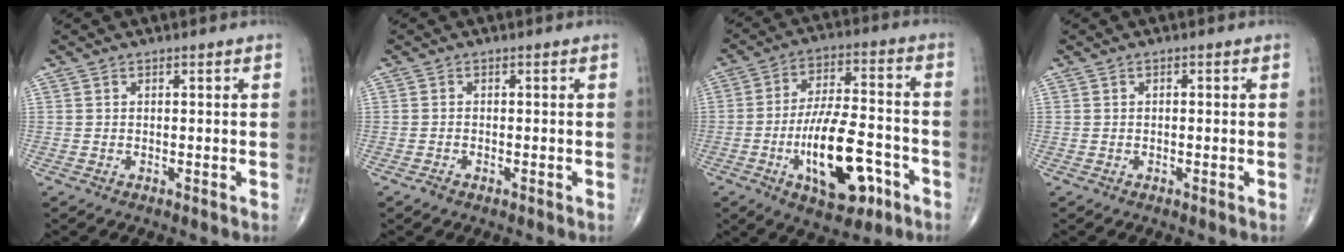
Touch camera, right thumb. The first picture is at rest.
{"total": 0.9, "force": [-0.7, 0.5, 0.4], "torque": [-0.009, 0.003, -0.014]}
{"total": 16.9, "force": [-6.3, 7.2, 14.0], "torque": [-0.217, 0.031, -0.095]}
{"total": 0.5, "force": [0.0, 0.3, 0.5], "torque": [-0.009, 0.001, 0.001]}